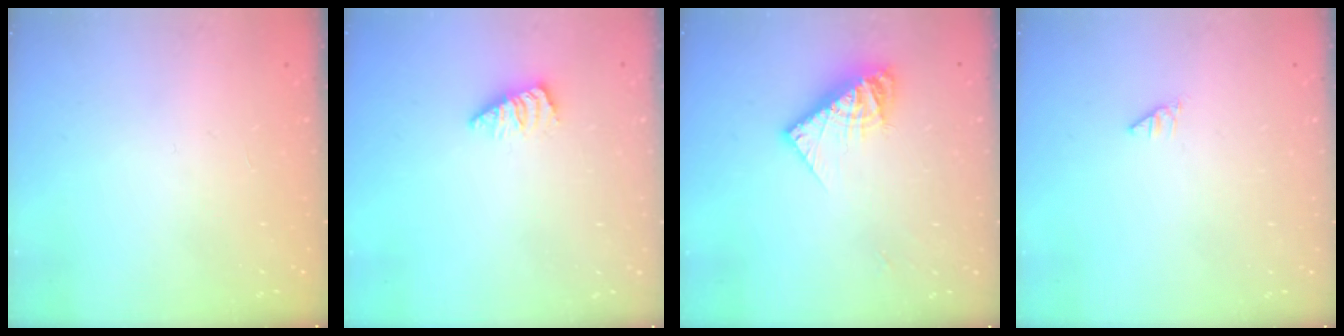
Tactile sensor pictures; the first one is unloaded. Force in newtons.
{"total": 1.8, "press": 1.8, "slide": 0.3}
{"total": 10.6, "press": 10.6, "slide": 1.0}
{"total": 0.0}